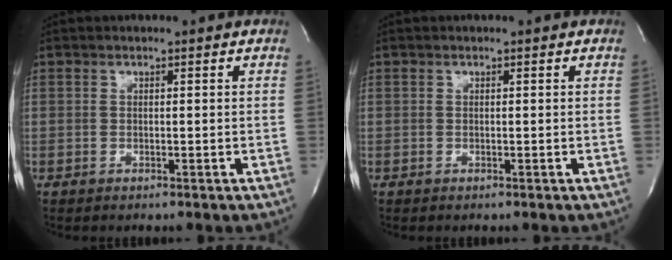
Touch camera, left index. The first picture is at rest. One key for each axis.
{"total": 0.0}